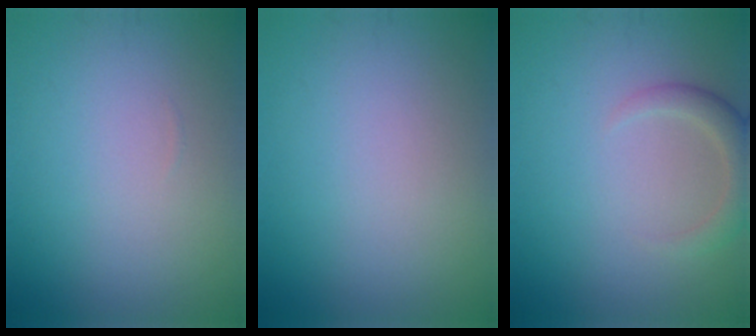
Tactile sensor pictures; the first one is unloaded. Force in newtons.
{"total": 0.0}
{"total": 2.4, "press": 2.4, "slide": 0.3}